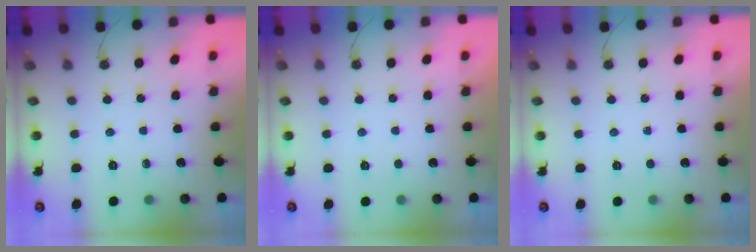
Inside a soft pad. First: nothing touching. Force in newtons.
{"total": 0.0}
{"total": 0.0}